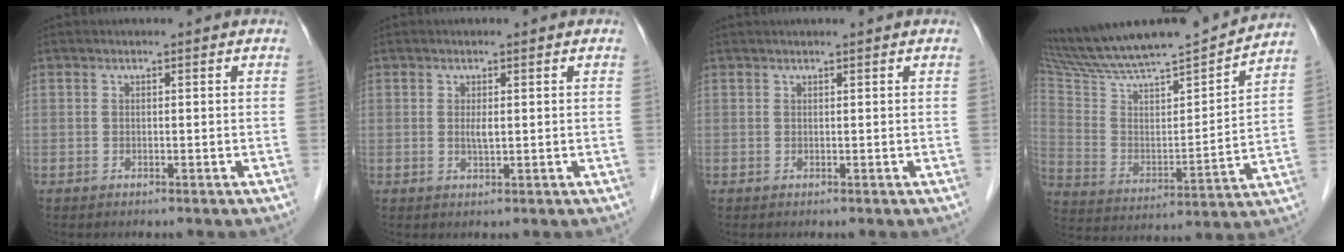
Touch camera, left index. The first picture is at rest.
{"total": 1.5, "force": [0.2, 0.3, 1.5], "torque": [-0.032, -0.002, 0.005]}
{"total": 1.4, "force": [1.3, 0.0, 0.6], "torque": [-0.006, 0.019, 0.021]}
{"total": 22.8, "force": [21.2, 1.3, 8.4], "torque": [-0.152, -0.018, 0.339]}